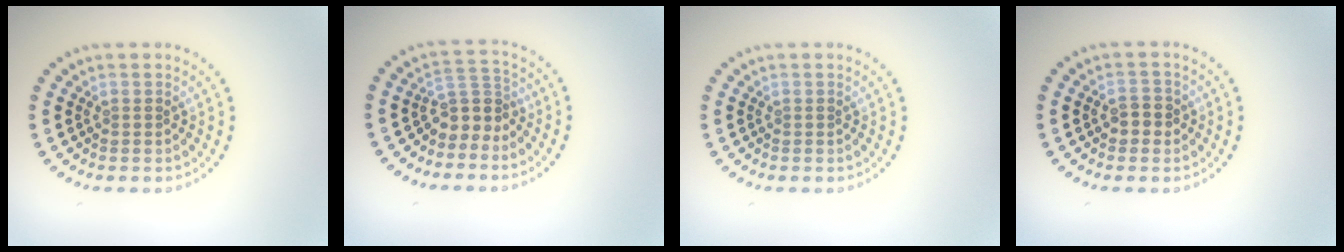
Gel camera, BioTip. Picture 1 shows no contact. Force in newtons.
{"total": 2.8, "press": 2.0, "slide": 2.0}
{"total": 0.0}
{"total": 1.9, "press": 1.8, "slide": 0.4}